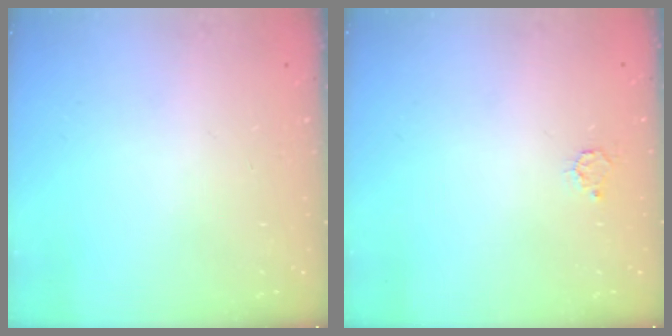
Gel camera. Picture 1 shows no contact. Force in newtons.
{"total": 3.5, "press": 3.5, "slide": 0.3}